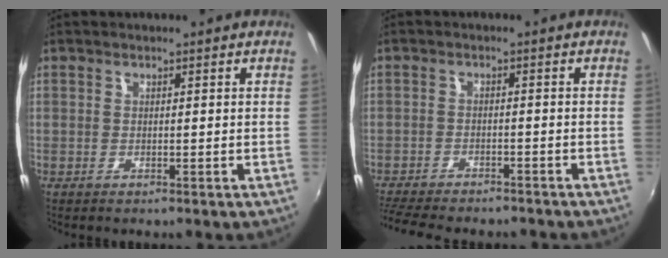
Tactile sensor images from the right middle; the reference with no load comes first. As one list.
[{"total": 11.6, "force": [-10.2, 2.6, 4.8], "torque": [-0.118, -0.025, -0.158]}]